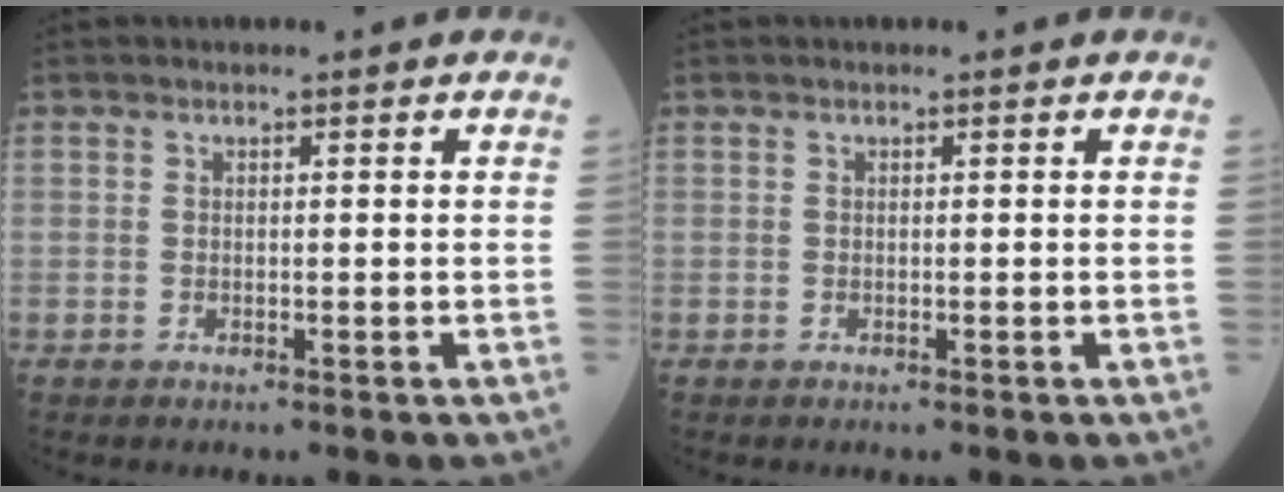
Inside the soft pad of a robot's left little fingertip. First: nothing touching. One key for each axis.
{"total": 0.0}